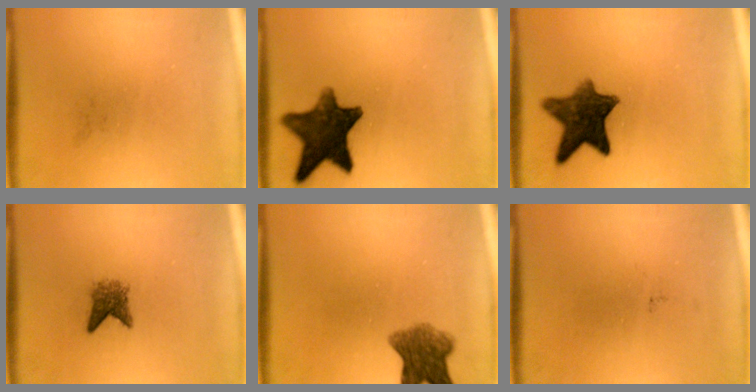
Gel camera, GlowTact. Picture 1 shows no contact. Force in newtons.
{"total": 12.5}
{"total": 9.9}
{"total": 2.6}
{"total": 6.5}
{"total": 0.0}